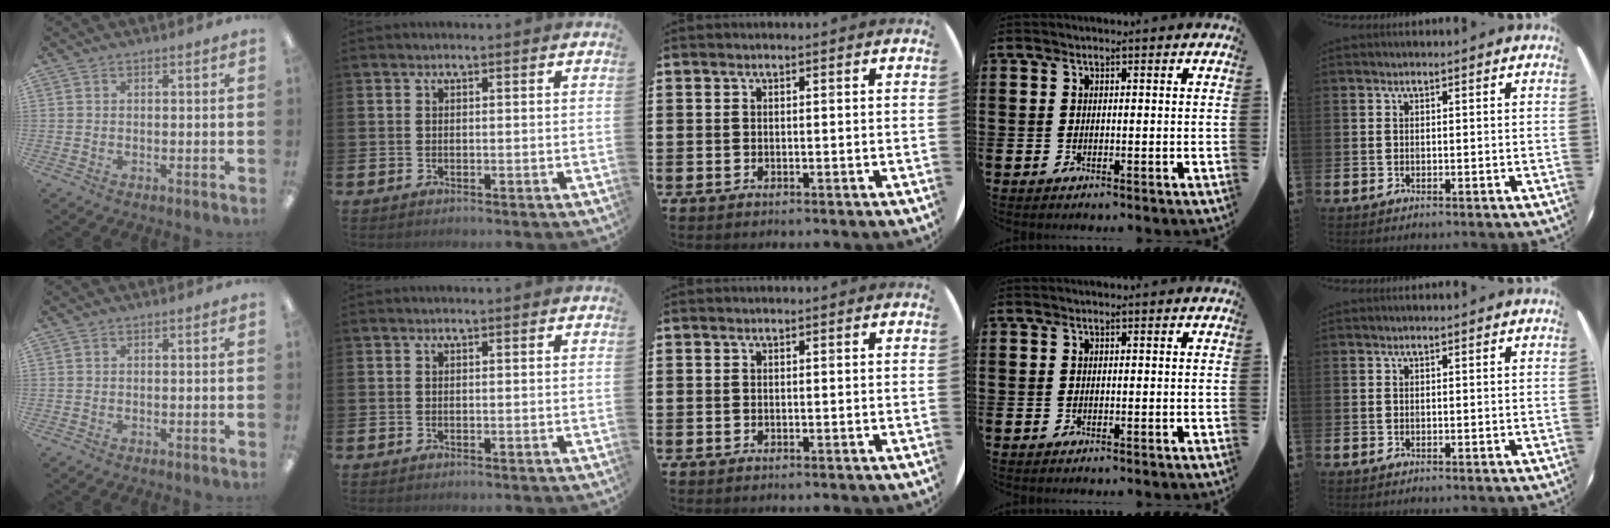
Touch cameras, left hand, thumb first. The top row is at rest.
{}